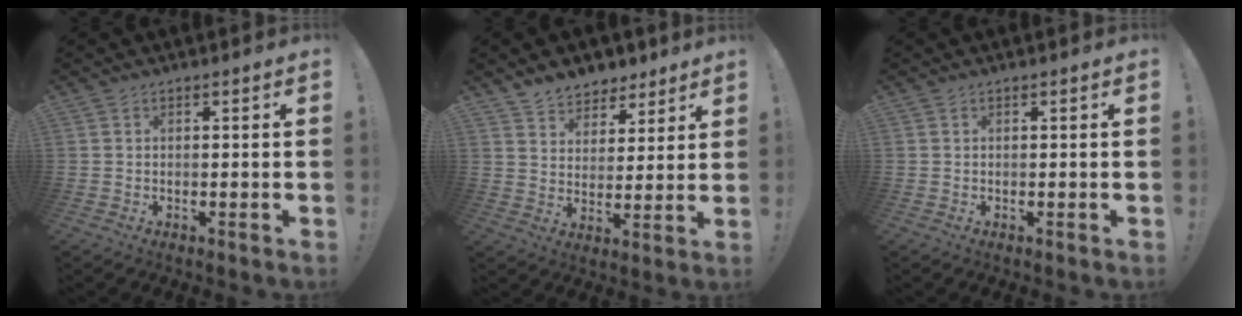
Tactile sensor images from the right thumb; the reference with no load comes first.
{"total": 7.8, "force": [6.2, 4.6, 0.9], "torque": [-0.020, -0.050, 0.123]}
{"total": 0.0}